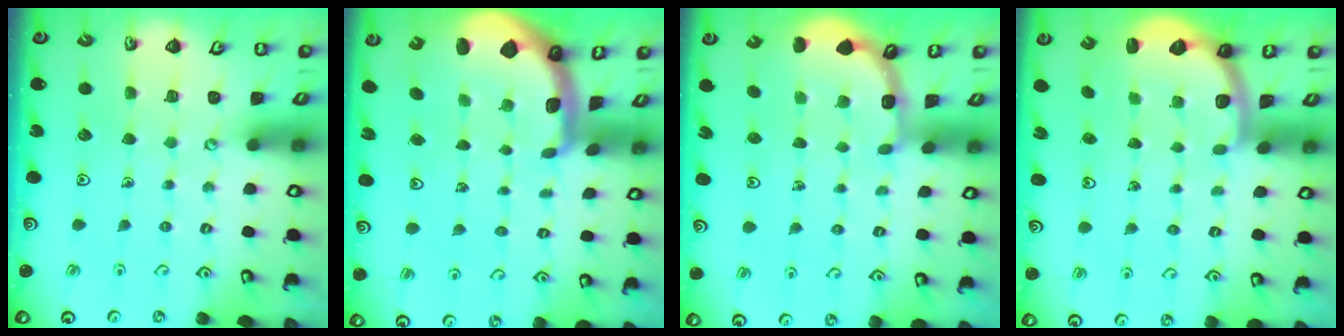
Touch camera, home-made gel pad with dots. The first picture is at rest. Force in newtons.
{"total": 1.9, "press": 1.9, "slide": 0.6}
{"total": 1.9, "press": 1.9, "slide": 0.3}
{"total": 2.2, "press": 2.1, "slide": 0.8}